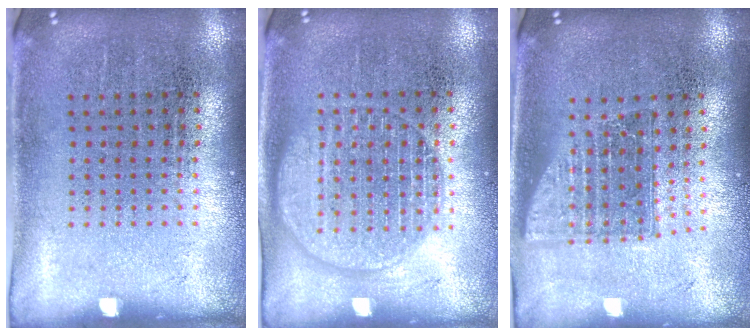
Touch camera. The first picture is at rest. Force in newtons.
{"total": 1.7, "press": 1.7, "slide": 0.1}
{"total": 1.5, "press": 1.2, "slide": 1.0}